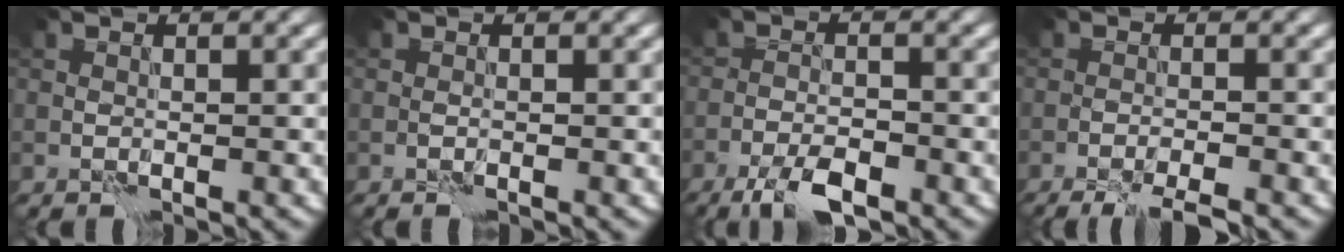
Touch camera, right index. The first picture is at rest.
{"total": 0.0}
{"total": 4.1, "force": [-3.0, 1.0, 2.5], "torque": [-0.045, -0.001, -0.056]}
{"total": 4.4, "force": [-3.7, 0.4, 2.2], "torque": [-0.035, -0.009, -0.059]}